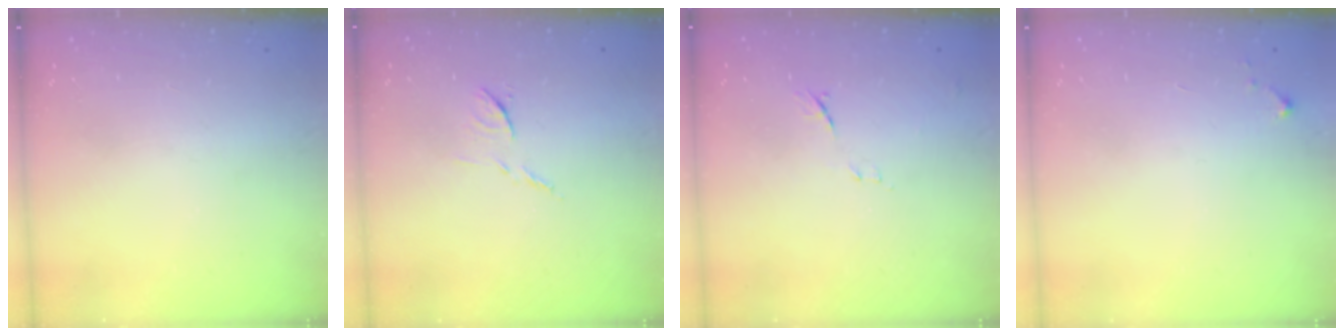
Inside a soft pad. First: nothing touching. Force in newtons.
{"total": 6.9, "press": 6.9, "slide": 0.4}
{"total": 7.5, "press": 7.5, "slide": 0.8}
{"total": 2.6, "press": 2.6, "slide": 0.4}